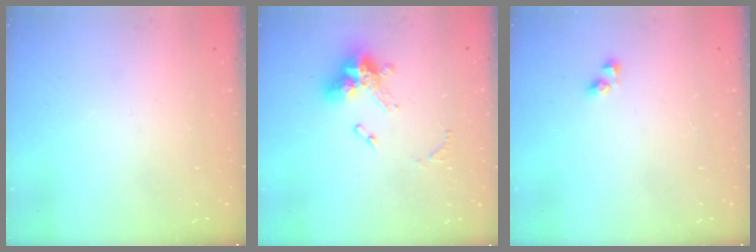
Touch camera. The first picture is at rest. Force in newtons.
{"total": 12.8, "press": 12.7, "slide": 1.4}
{"total": 4.0, "press": 4.0, "slide": 0.4}